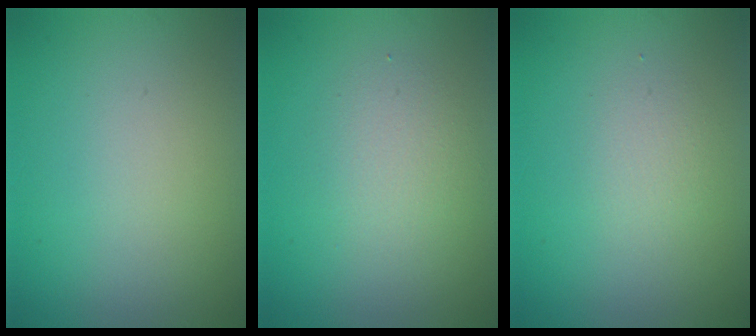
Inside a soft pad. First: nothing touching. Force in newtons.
{"total": 2.4, "press": 2.4, "slide": 0.2}
{"total": 1.4, "press": 1.4, "slide": 0.1}